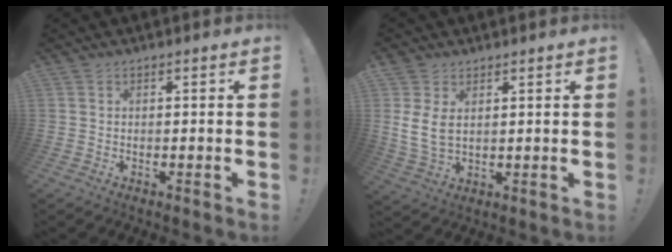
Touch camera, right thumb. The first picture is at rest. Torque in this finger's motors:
{"motor_torque": [1.94, 3.07, 0.80, 0.79, 0.58]}